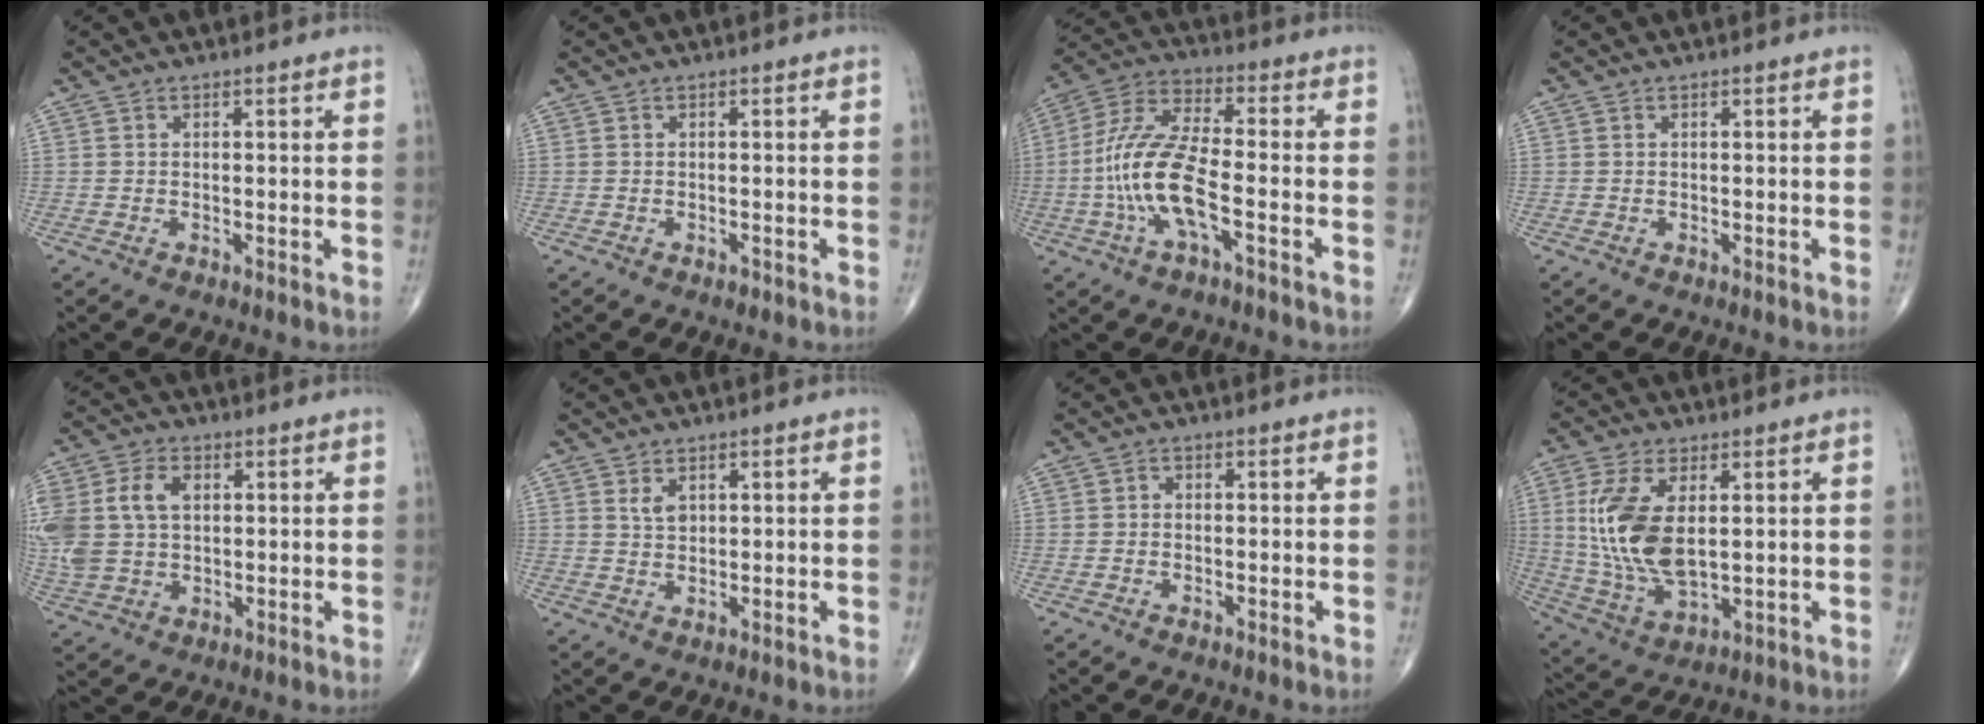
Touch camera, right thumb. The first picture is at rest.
{"total": 0.6, "force": [-0.4, 0.3, 0.3], "torque": [-0.004, -0.001, -0.007]}
{"total": 13.6, "force": [-3.5, 4.3, 12.4], "torque": [-0.273, 0.034, -0.071]}
{"total": 0.0}
{"total": 14.0, "force": [2.4, 9.9, 9.6], "torque": [-0.227, 0.009, 0.051]}
{"total": 2.5, "force": [1.1, 1.6, 1.5], "torque": [-0.020, -0.008, 0.024]}
{"total": 0.8, "force": [-0.2, 0.7, 0.4], "torque": [0.002, 0.003, -0.009]}
{"total": 14.3, "force": [2.4, 7.3, 12.1], "torque": [-0.251, -0.016, 0.059]}